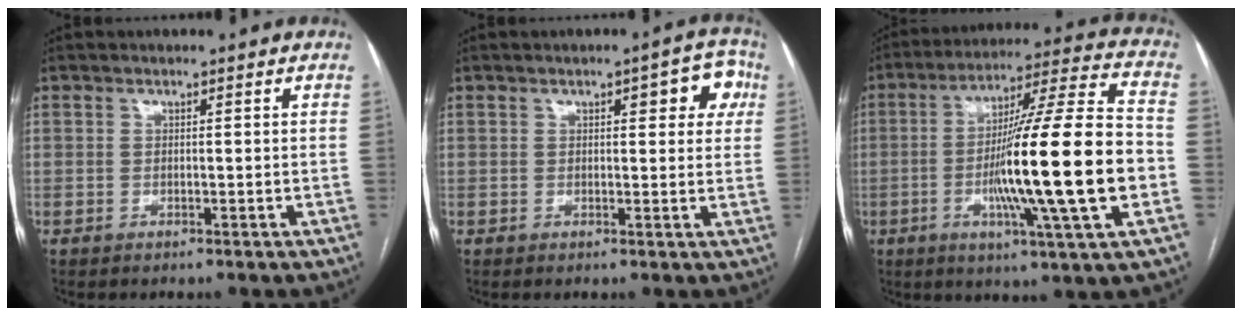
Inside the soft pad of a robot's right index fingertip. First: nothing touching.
{"total": 5.6, "force": [2.1, 2.0, 4.8], "torque": [-0.043, 0.015, 0.018]}
{"total": 22.2, "force": [-4.0, -0.3, 21.9], "torque": [-0.351, -0.008, -0.076]}